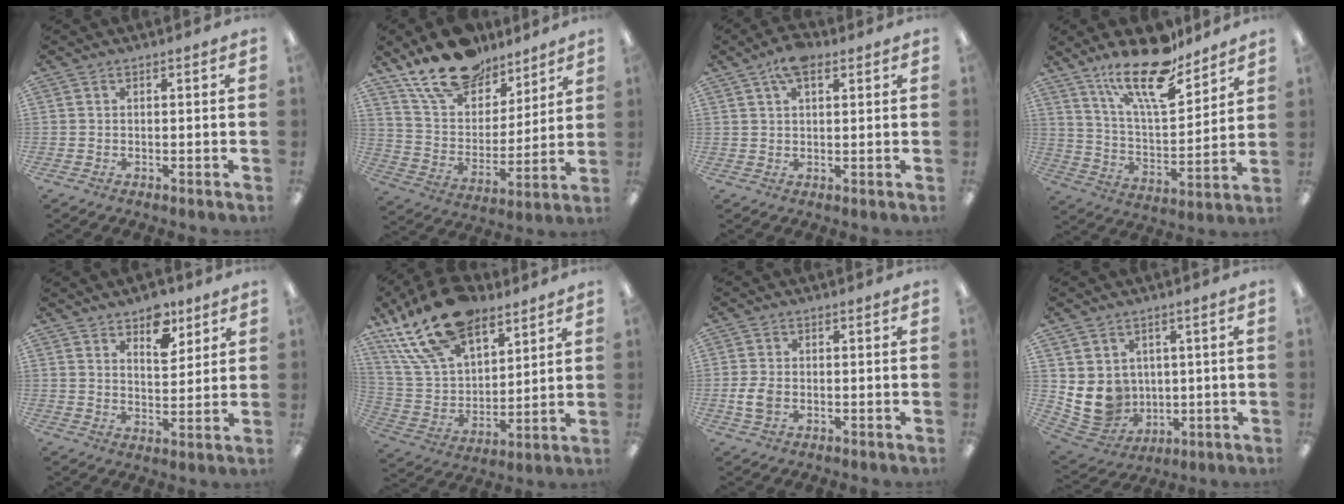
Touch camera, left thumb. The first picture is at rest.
{"total": 18.0, "force": [14.0, 9.0, 6.9], "torque": [-0.126, -0.087, 0.254]}
{"total": 6.1, "force": [3.4, 2.7, 4.3], "torque": [-0.074, -0.002, 0.058]}
{"total": 19.5, "force": [14.8, 6.4, 11.0], "torque": [-0.192, -0.091, 0.252]}
{"total": 7.2, "force": [5.2, 3.8, 3.1], "torque": [-0.020, -0.030, 0.087]}
{"total": 22.1, "force": [14.9, 11.7, 11.5], "torque": [-0.231, -0.072, 0.272]}
{"total": 4.4, "force": [-0.9, 2.9, 3.1], "torque": [-0.072, 0.000, -0.019]}
{"total": 9.5, "force": [1.0, 8.9, 3.1], "torque": [-0.089, -0.013, 0.028]}